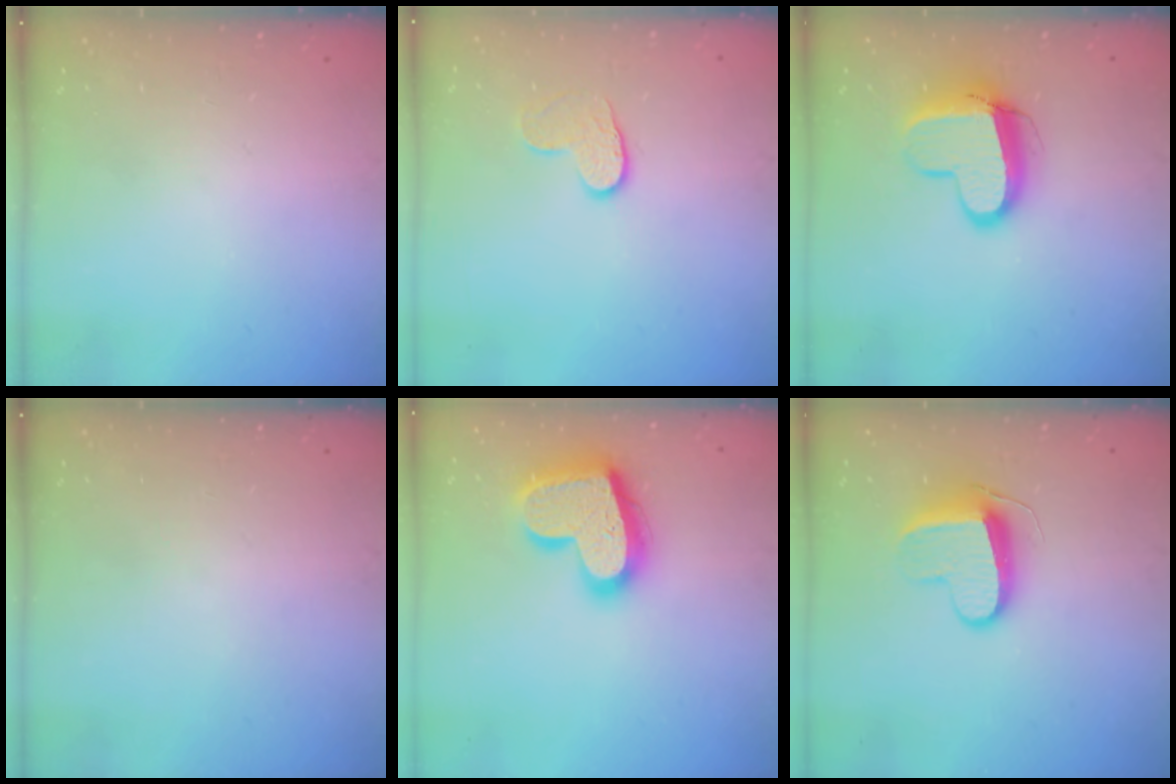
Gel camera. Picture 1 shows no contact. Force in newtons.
{"total": 6.9, "press": 6.8, "slide": 0.5}
{"total": 11.2, "press": 11.2, "slide": 0.9}
{"total": 0.0}
{"total": 20.4, "press": 20.3, "slide": 1.7}
{"total": 10.4, "press": 10.4, "slide": 0.5}